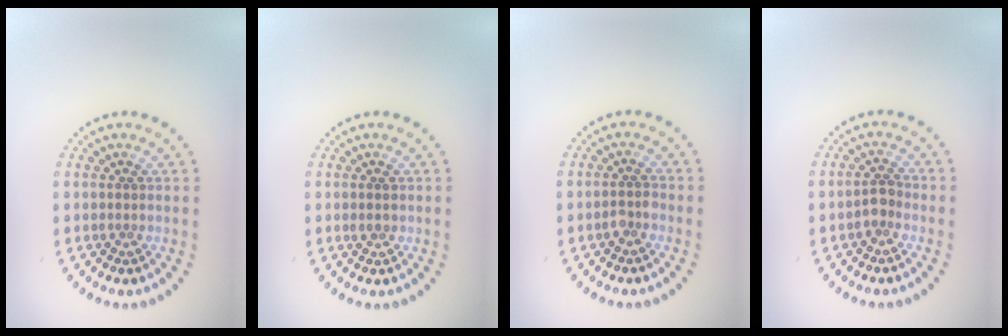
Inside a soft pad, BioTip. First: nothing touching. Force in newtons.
{"total": 1.1, "press": 1.1, "slide": 0.2}
{"total": 1.2, "press": 1.1, "slide": 0.4}
{"total": 1.6, "press": 1.4, "slide": 0.8}